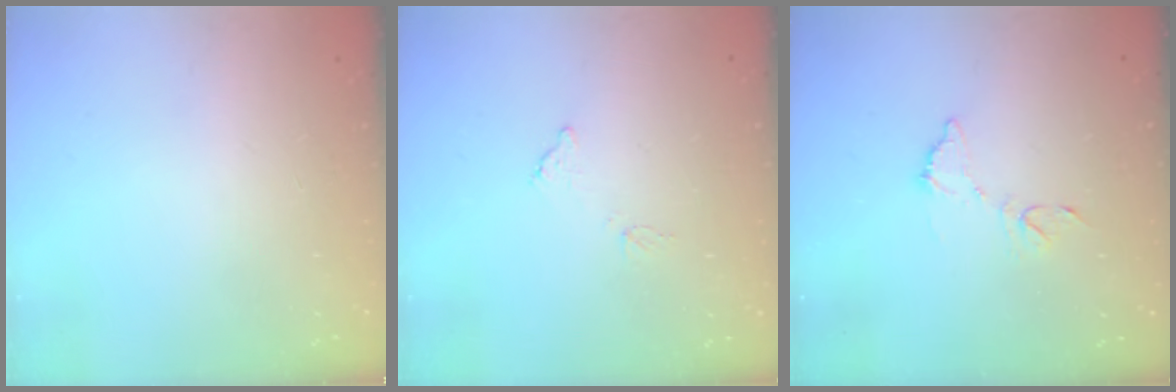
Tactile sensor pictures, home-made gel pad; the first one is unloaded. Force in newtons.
{"total": 6.9, "press": 6.9, "slide": 0.3}
{"total": 8.8, "press": 8.8, "slide": 0.4}